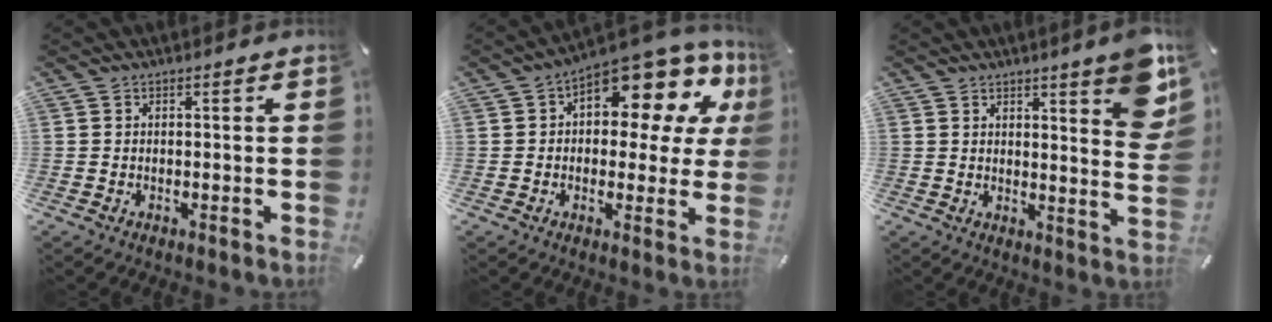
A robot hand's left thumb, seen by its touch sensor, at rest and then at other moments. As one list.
[{"total": 12.7, "force": [7.7, 6.1, 8.1], "torque": [-0.110, -0.074, 0.129]}, {"total": 9.9, "force": [5.9, 2.3, 7.6], "torque": [-0.096, -0.048, 0.099]}]